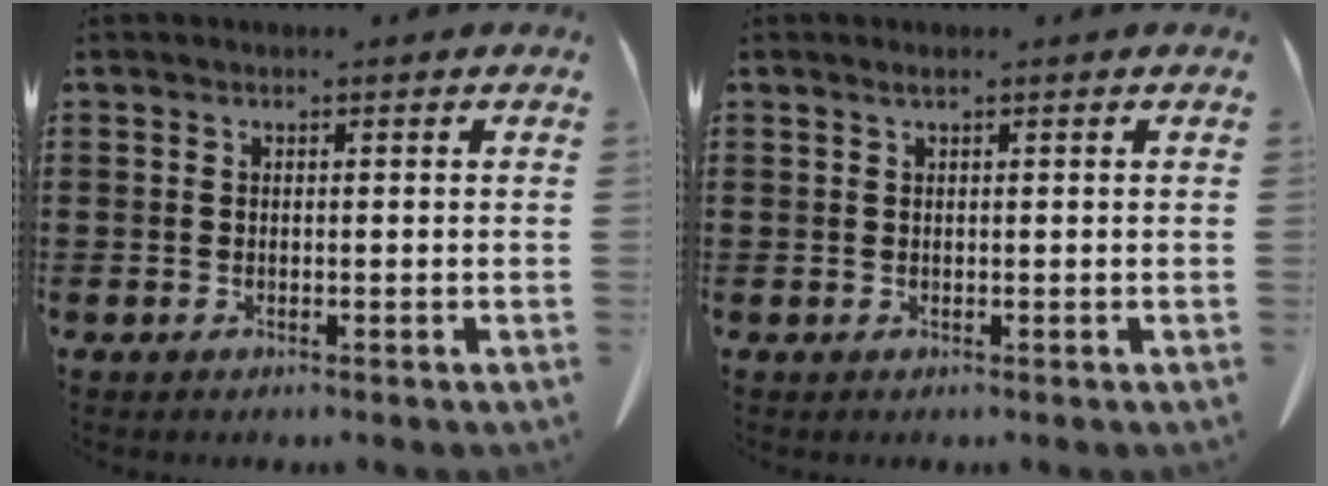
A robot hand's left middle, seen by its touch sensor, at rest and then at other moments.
{"total": 0.7, "force": [0.4, 0.0, 0.6], "torque": [-0.011, 0.000, 0.007]}